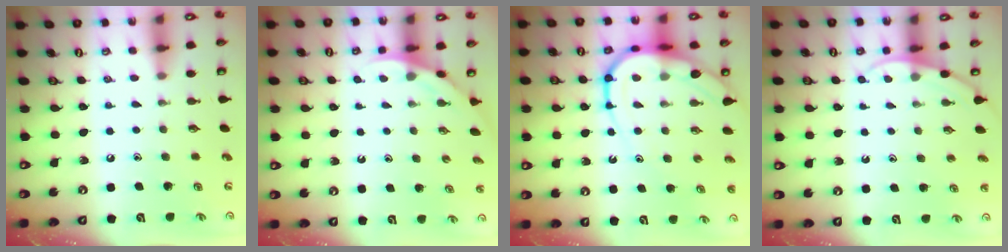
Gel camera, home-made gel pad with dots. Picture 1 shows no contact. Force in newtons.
{"total": 2.6, "press": 2.6, "slide": 0.1}
{"total": 13.8, "press": 13.8, "slide": 1.2}
{"total": 3.8, "press": 3.8, "slide": 0.3}